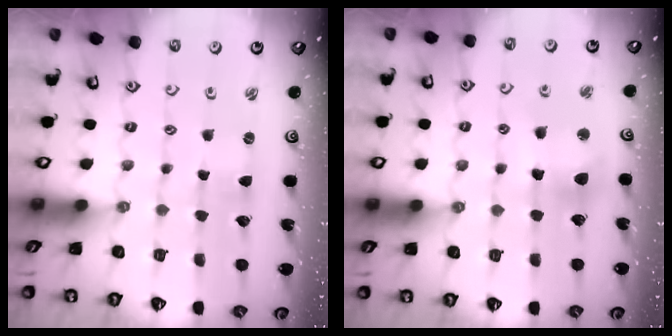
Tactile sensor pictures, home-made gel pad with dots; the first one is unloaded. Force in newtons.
{"total": 9.9, "press": 9.9, "slide": 1.1}